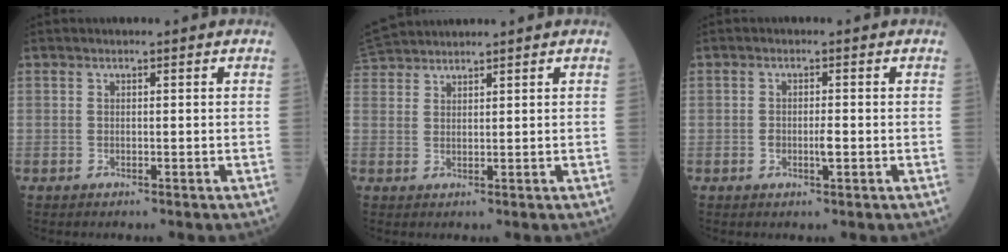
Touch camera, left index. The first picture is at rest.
{"total": 4.7, "force": [4.6, 0.1, 0.6], "torque": [-0.019, 0.033, 0.091]}
{"total": 1.8, "force": [-0.4, 0.4, 1.7], "torque": [-0.034, -0.001, -0.006]}